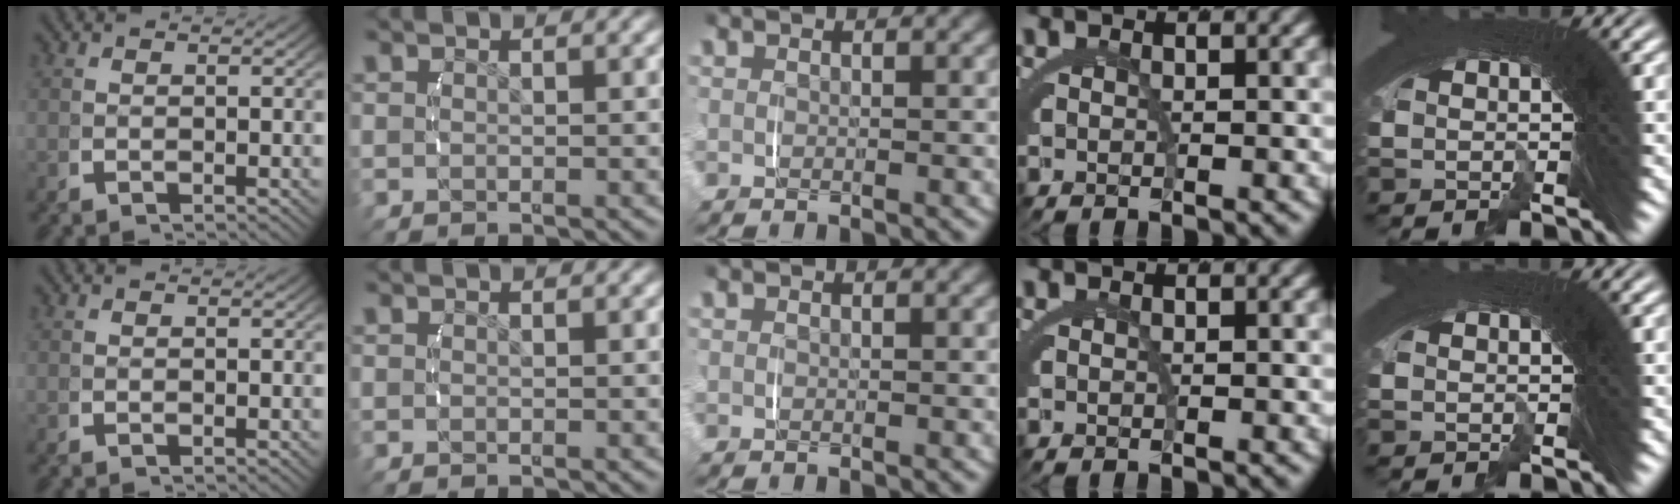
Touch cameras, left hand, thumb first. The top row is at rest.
{}